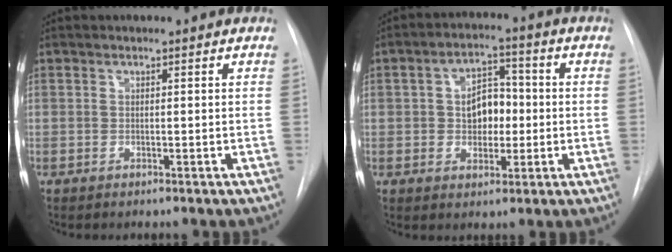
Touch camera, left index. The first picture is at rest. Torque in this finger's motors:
{"motor_torque": [0.09, 0.08, 0.19, 0.06]}